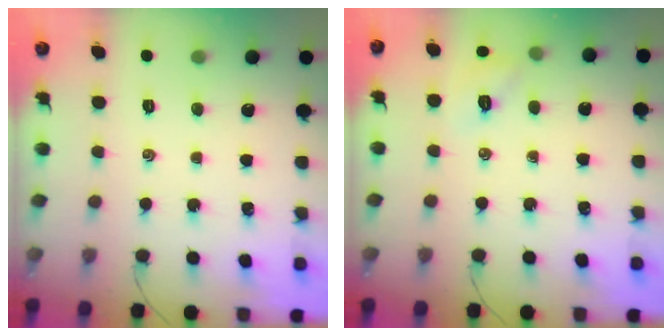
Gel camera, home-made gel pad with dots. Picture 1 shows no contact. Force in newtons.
{"total": 6.8, "press": 6.6, "slide": 1.6}